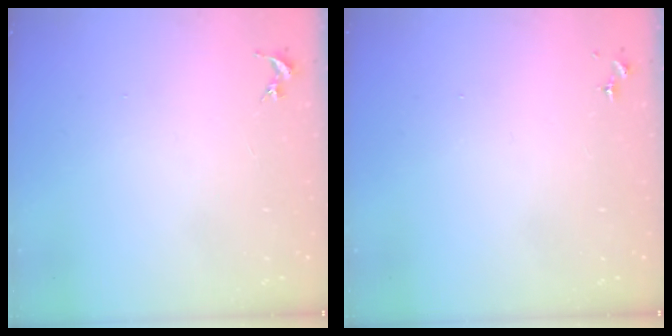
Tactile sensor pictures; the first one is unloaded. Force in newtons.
{"total": 0.0}